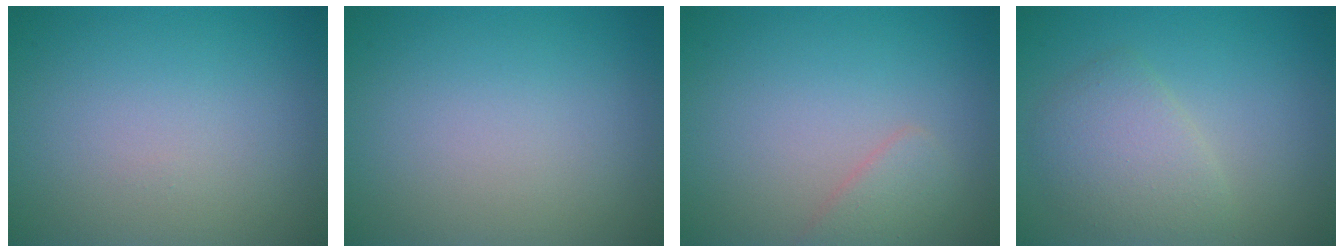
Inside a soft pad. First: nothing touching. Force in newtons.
{"total": 0.0}
{"total": 1.6, "press": 1.6, "slide": 0.1}
{"total": 3.3, "press": 3.3, "slide": 0.0}